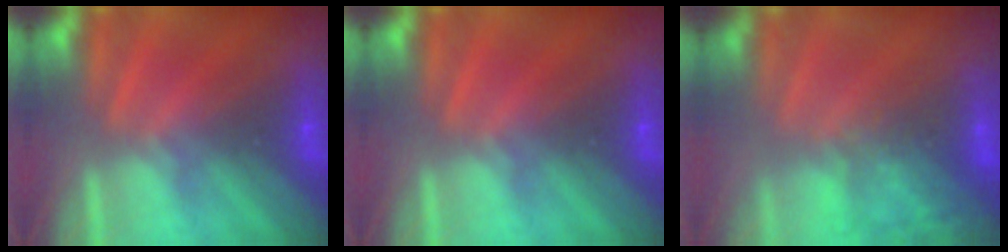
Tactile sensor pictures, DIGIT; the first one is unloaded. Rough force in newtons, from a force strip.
{"total": 0.0}
{"total": 5.8}